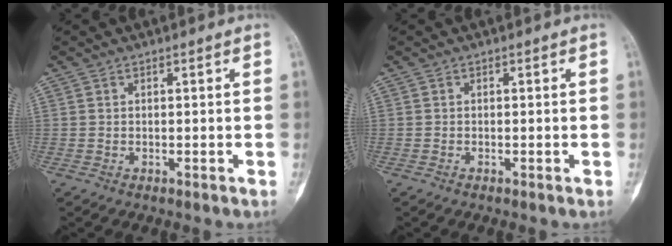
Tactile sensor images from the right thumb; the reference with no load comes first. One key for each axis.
{"total": 0.0}